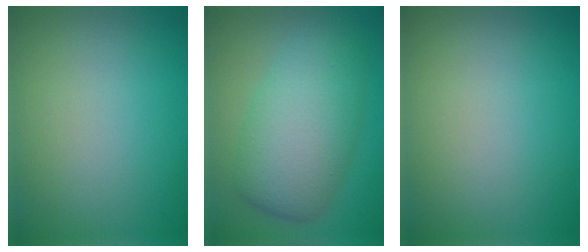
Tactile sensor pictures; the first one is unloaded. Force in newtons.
{"total": 7.4, "press": 7.4, "slide": 0.3}
{"total": 0.0}